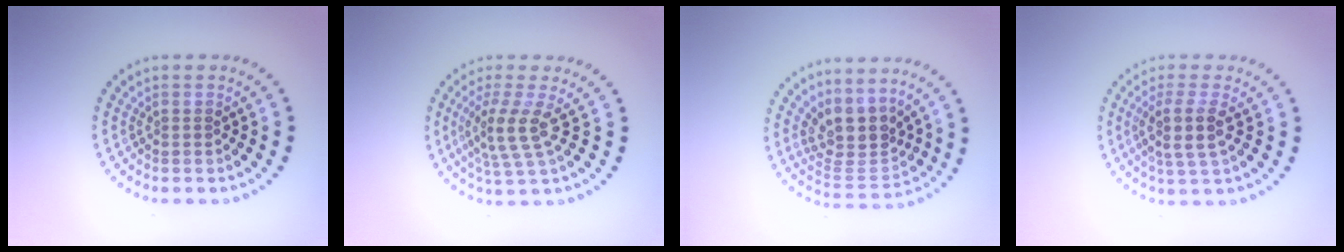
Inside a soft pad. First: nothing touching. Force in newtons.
{"total": 3.3, "press": 2.8, "slide": 1.7}
{"total": 3.9, "press": 3.1, "slide": 2.4}
{"total": 3.0, "press": 2.6, "slide": 1.6}